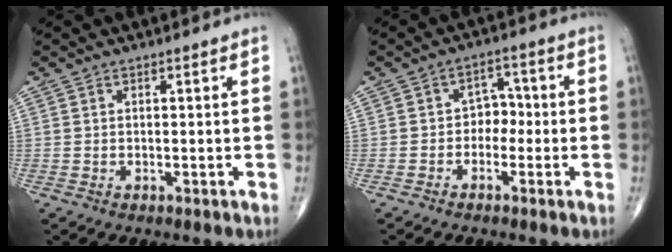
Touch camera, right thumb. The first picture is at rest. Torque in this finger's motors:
{"motor_torque": [0.10, 0.18, 0.01, -0.06, 0.00]}